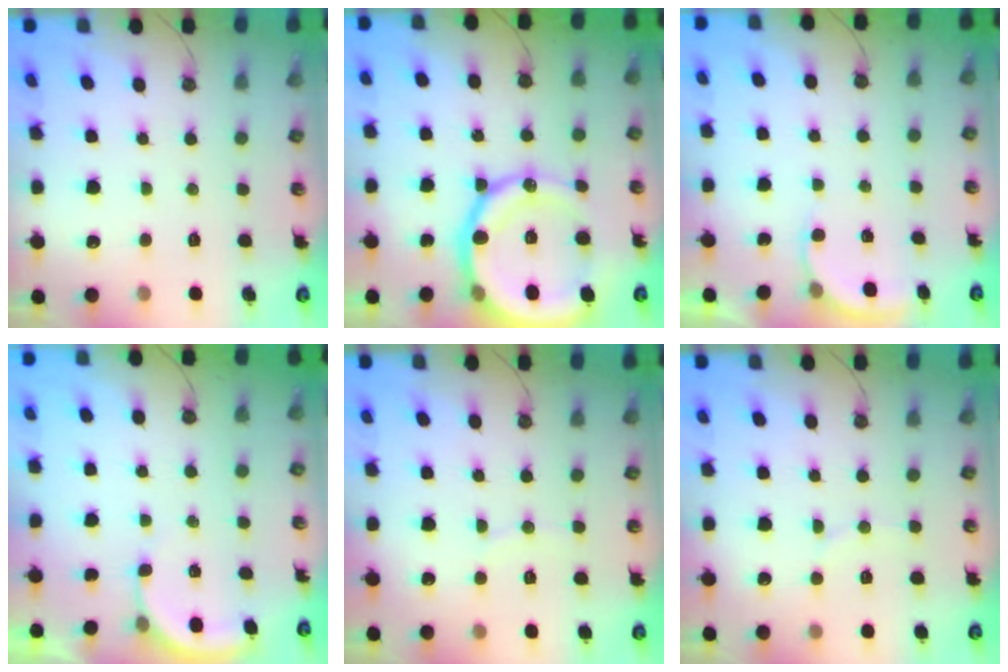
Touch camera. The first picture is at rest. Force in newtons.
{"total": 23.7, "press": 23.4, "slide": 3.8}
{"total": 2.1, "press": 2.1, "slide": 0.2}
{"total": 2.9, "press": 2.9, "slide": 0.2}
{"total": 2.8, "press": 2.8, "slide": 0.3}
{"total": 3.9, "press": 3.7, "slide": 1.0}